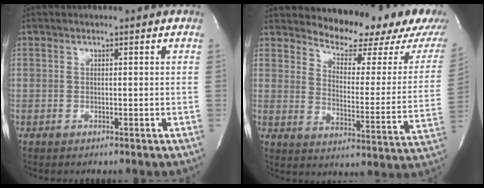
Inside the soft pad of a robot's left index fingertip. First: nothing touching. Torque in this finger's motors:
{"motor_torque": [0.07, -0.11, 0.15, 0.02]}